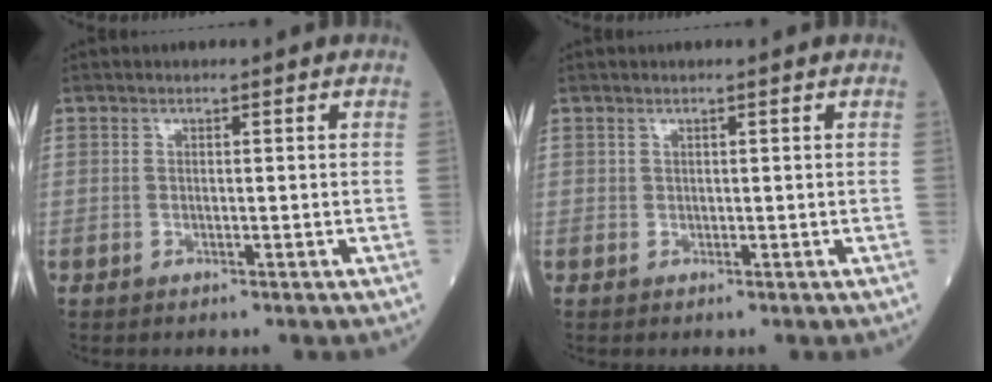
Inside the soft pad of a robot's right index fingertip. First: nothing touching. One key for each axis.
{"total": 0.0}